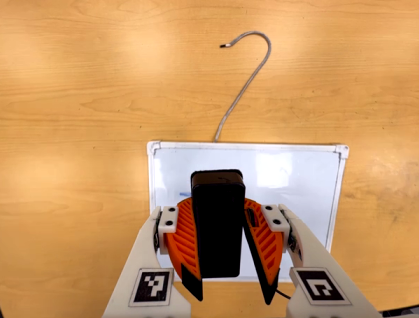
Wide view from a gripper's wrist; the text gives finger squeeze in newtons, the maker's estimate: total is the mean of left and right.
{"total": 8.3, "left": 8.6, "right": 8.1}